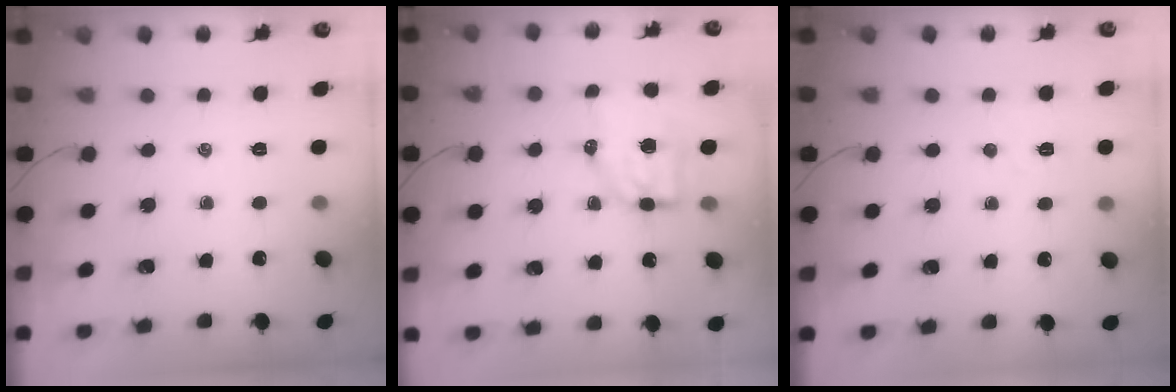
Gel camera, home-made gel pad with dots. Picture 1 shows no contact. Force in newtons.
{"total": 7.0, "press": 6.9, "slide": 1.1}
{"total": 3.9, "press": 3.7, "slide": 1.0}